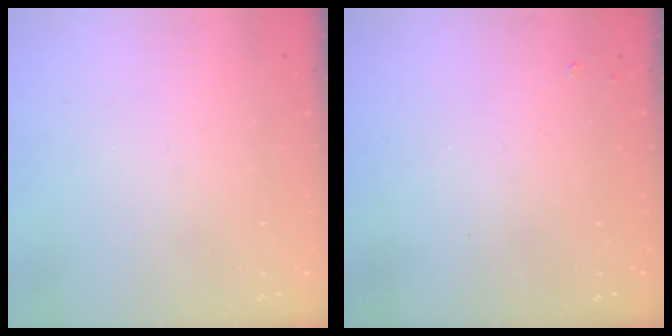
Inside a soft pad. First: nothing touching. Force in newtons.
{"total": 1.8, "press": 1.8, "slide": 0.3}